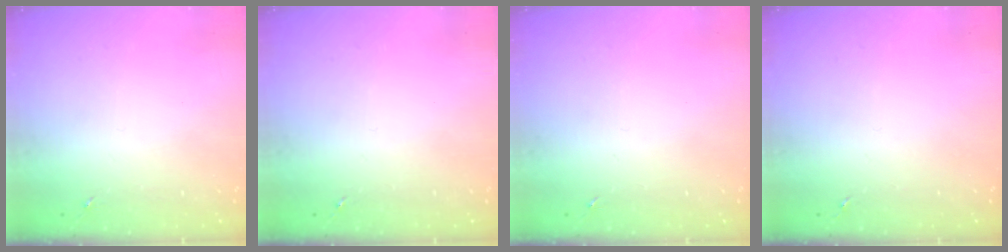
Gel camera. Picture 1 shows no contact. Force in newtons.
{"total": 0.0}
{"total": 0.0}
{"total": 0.0}